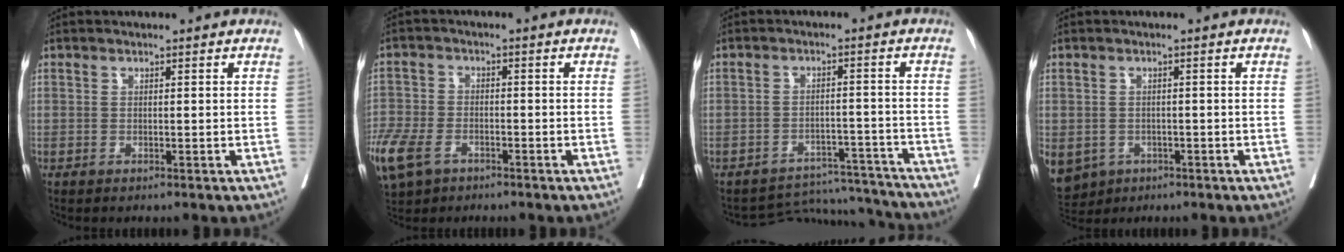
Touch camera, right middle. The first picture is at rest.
{"total": 16.8, "force": [-9.2, 10.7, 9.0], "torque": [-0.282, -0.023, -0.165]}
{"total": 9.7, "force": [-9.4, 1.6, -1.6], "torque": [0.029, 0.038, -0.121]}
{"total": 11.5, "force": [-5.2, 9.3, 4.2], "torque": [-0.128, -0.008, -0.066]}